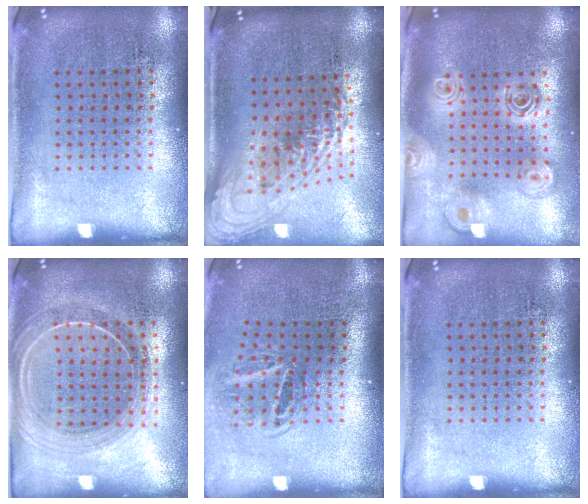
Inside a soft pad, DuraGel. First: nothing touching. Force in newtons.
{"total": 2.2, "press": 1.6, "slide": 1.5}
{"total": 2.2, "press": 1.8, "slide": 1.2}
{"total": 2.0, "press": 1.7, "slide": 0.9}
{"total": 1.9, "press": 1.2, "slide": 1.5}
{"total": 0.0}